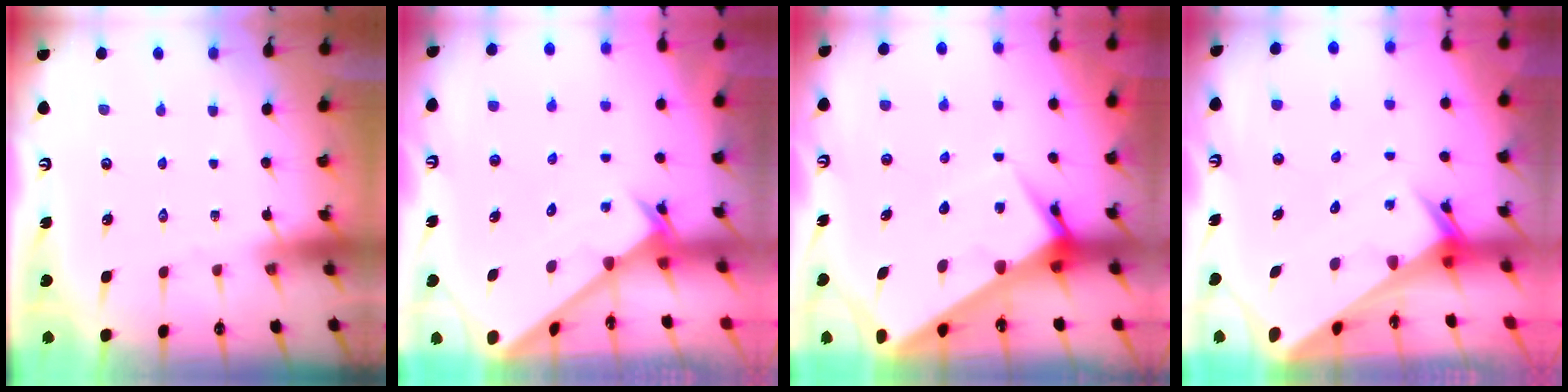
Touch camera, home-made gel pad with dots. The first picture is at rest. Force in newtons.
{"total": 2.5, "press": 2.5, "slide": 0.2}
{"total": 7.3, "press": 7.3, "slide": 0.7}
{"total": 4.2, "press": 4.1, "slide": 0.3}